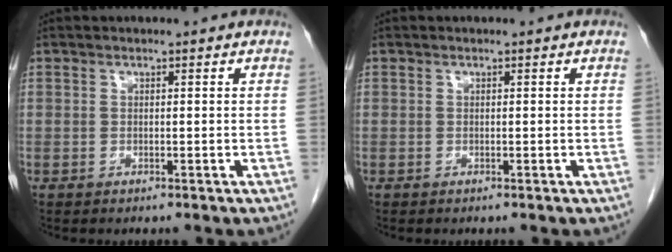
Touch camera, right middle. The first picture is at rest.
{"total": 0.0}